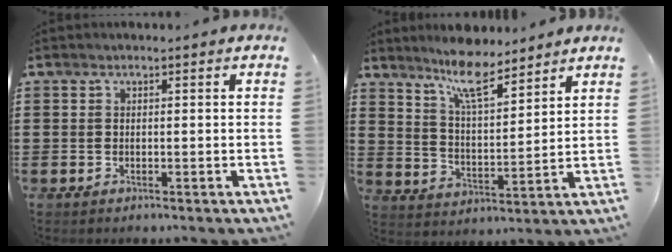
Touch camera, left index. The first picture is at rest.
{"total": 8.6, "force": [7.2, 1.5, 4.5], "torque": [-0.093, -0.028, 0.127]}